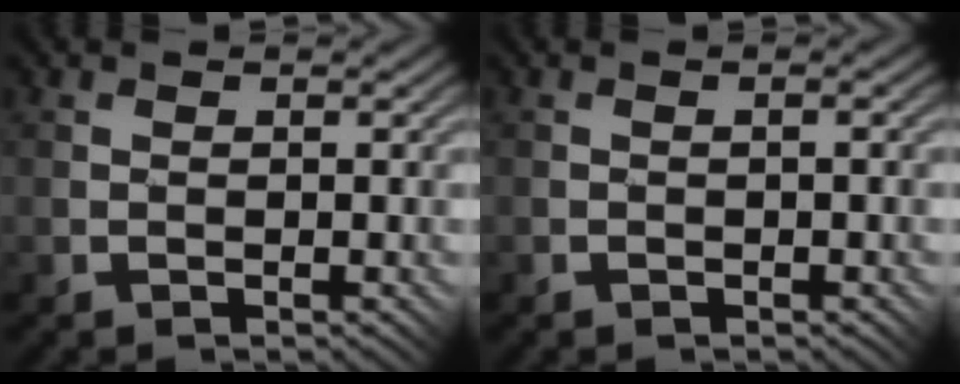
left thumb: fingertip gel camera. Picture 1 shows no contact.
{"total": 1.1, "force": [-0.5, 0.3, 0.9], "torque": [-0.015, 0.002, -0.004]}